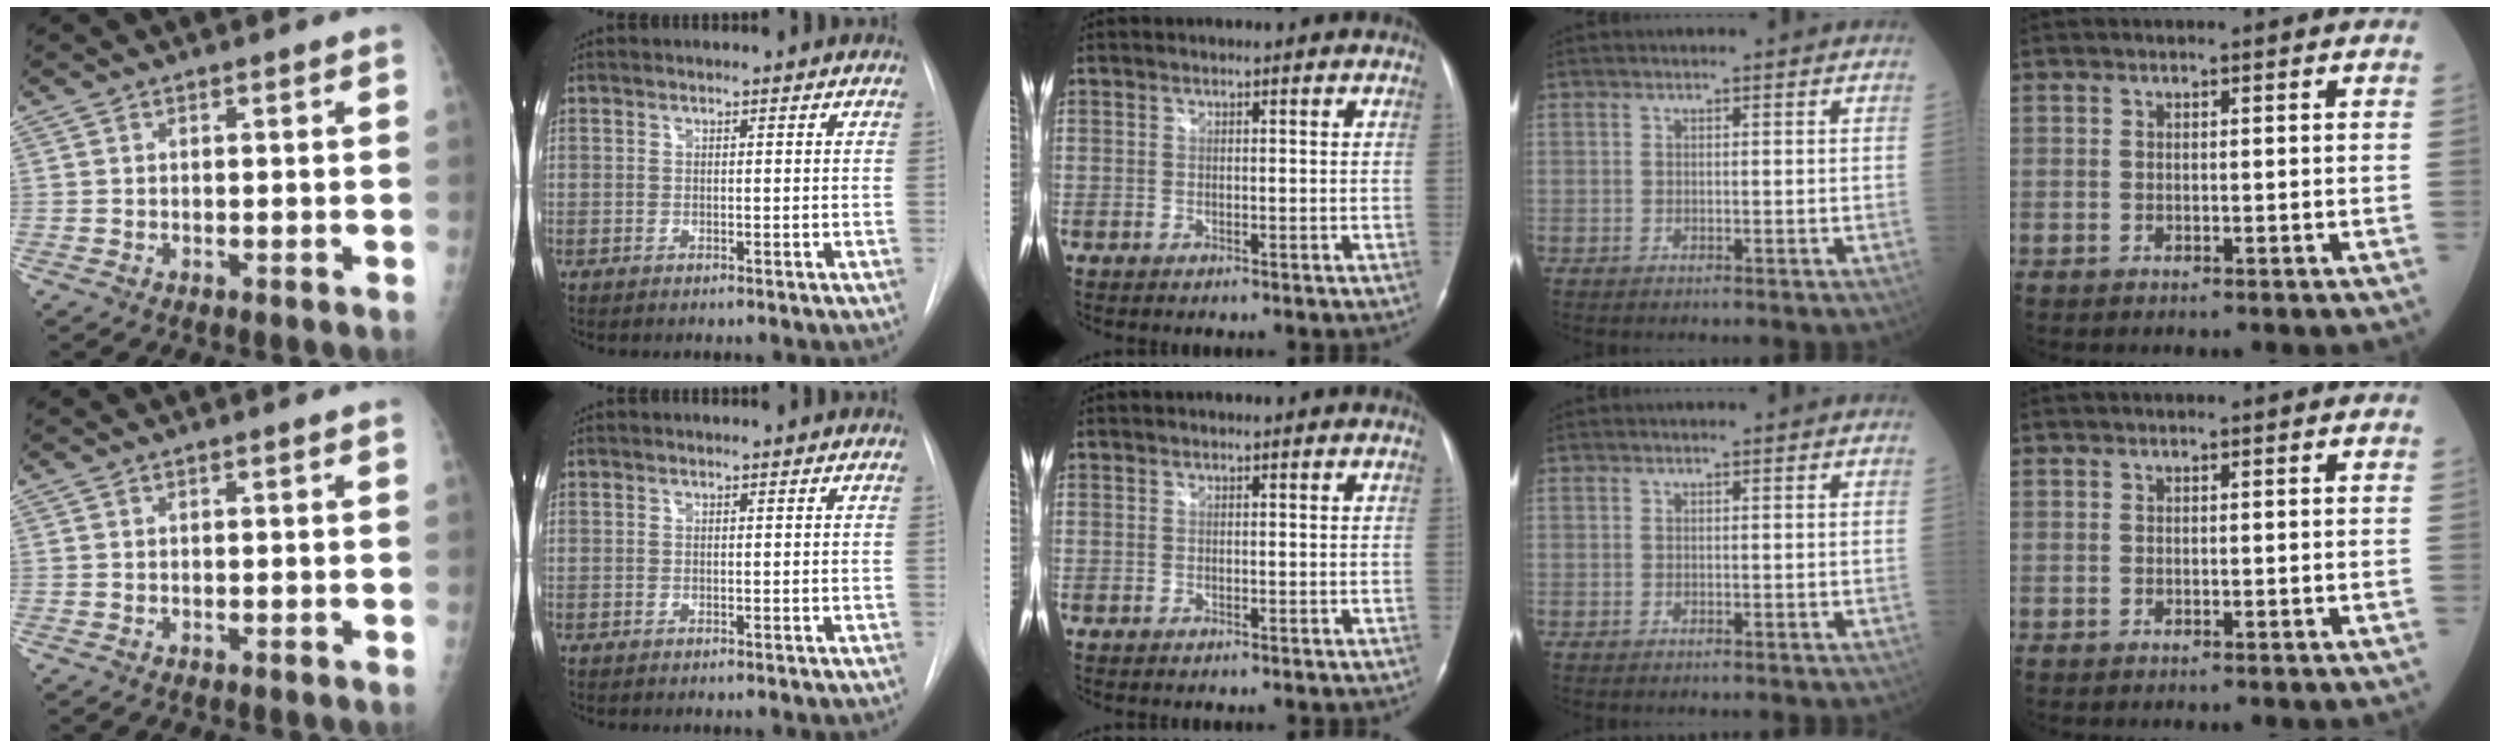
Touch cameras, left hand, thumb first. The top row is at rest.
{}